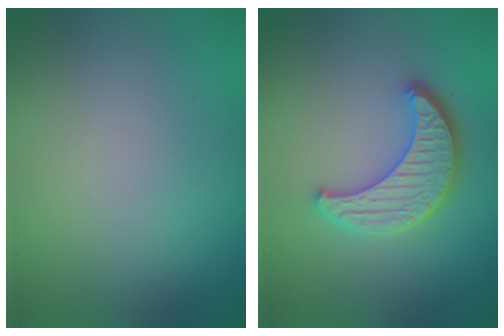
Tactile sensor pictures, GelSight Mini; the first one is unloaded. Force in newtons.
{"total": 4.5, "press": 3.8, "slide": 2.4}